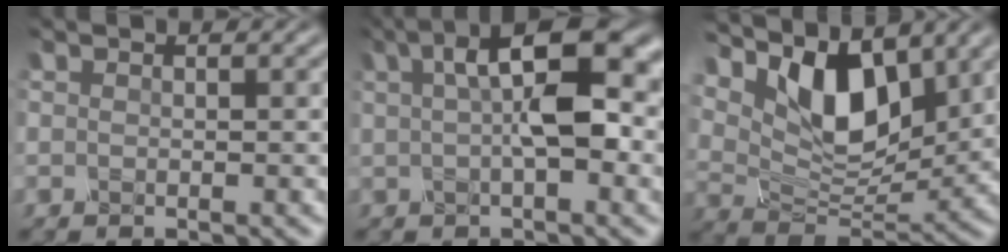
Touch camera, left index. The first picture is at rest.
{"total": 8.1, "force": [1.6, 3.0, 7.4], "torque": [-0.115, 0.017, 0.019]}
{"total": 8.6, "force": [4.2, 4.5, 6.1], "torque": [-0.107, -0.003, 0.071]}